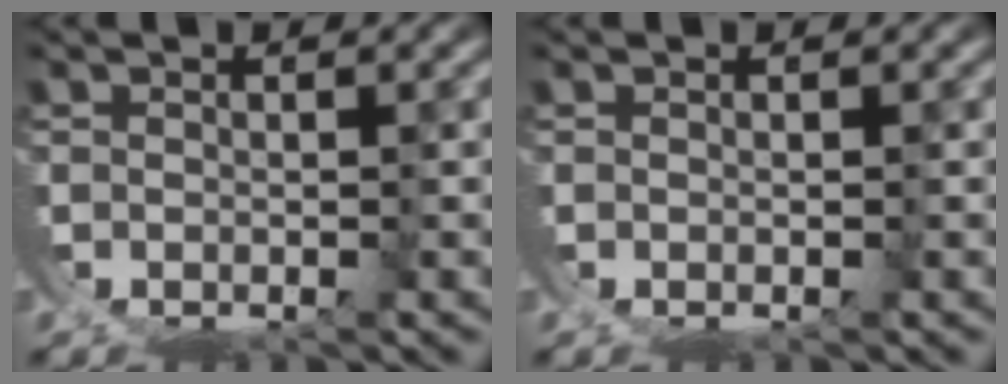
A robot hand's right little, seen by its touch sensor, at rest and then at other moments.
{"total": 0.0}